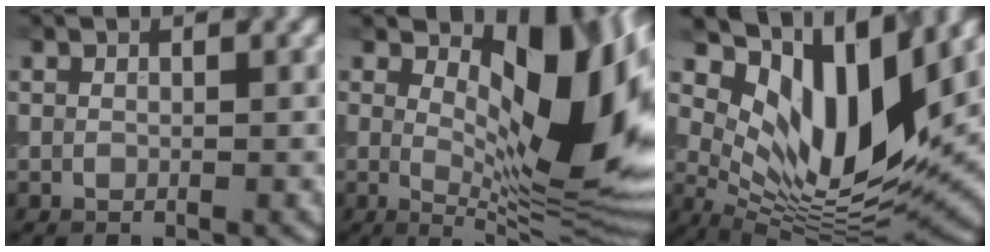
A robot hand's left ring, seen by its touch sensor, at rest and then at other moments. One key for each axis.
{"total": 12.1, "fx": 2.6, "fy": 5.2, "fz": 10.6, "tx": -0.137, "ty": -0.005, "tz": 0.045}
{"total": 11.4, "fx": 5.1, "fy": 4.7, "fz": 9.0, "tx": -0.149, "ty": -0.014, "tz": 0.102}